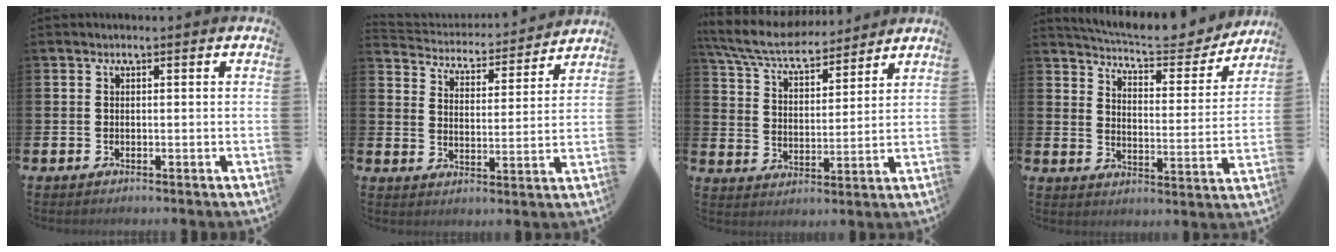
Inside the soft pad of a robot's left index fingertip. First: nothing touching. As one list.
[{"total": 4.3, "force": [4.2, 1.0, 0.0], "torque": [-0.032, -0.043, 0.067]}, {"total": 7.4, "force": [6.8, 1.6, 2.4], "torque": [-0.081, -0.037, 0.121]}, {"total": 7.2, "force": [6.9, 1.0, 1.7], "torque": [-0.054, -0.051, 0.116]}]